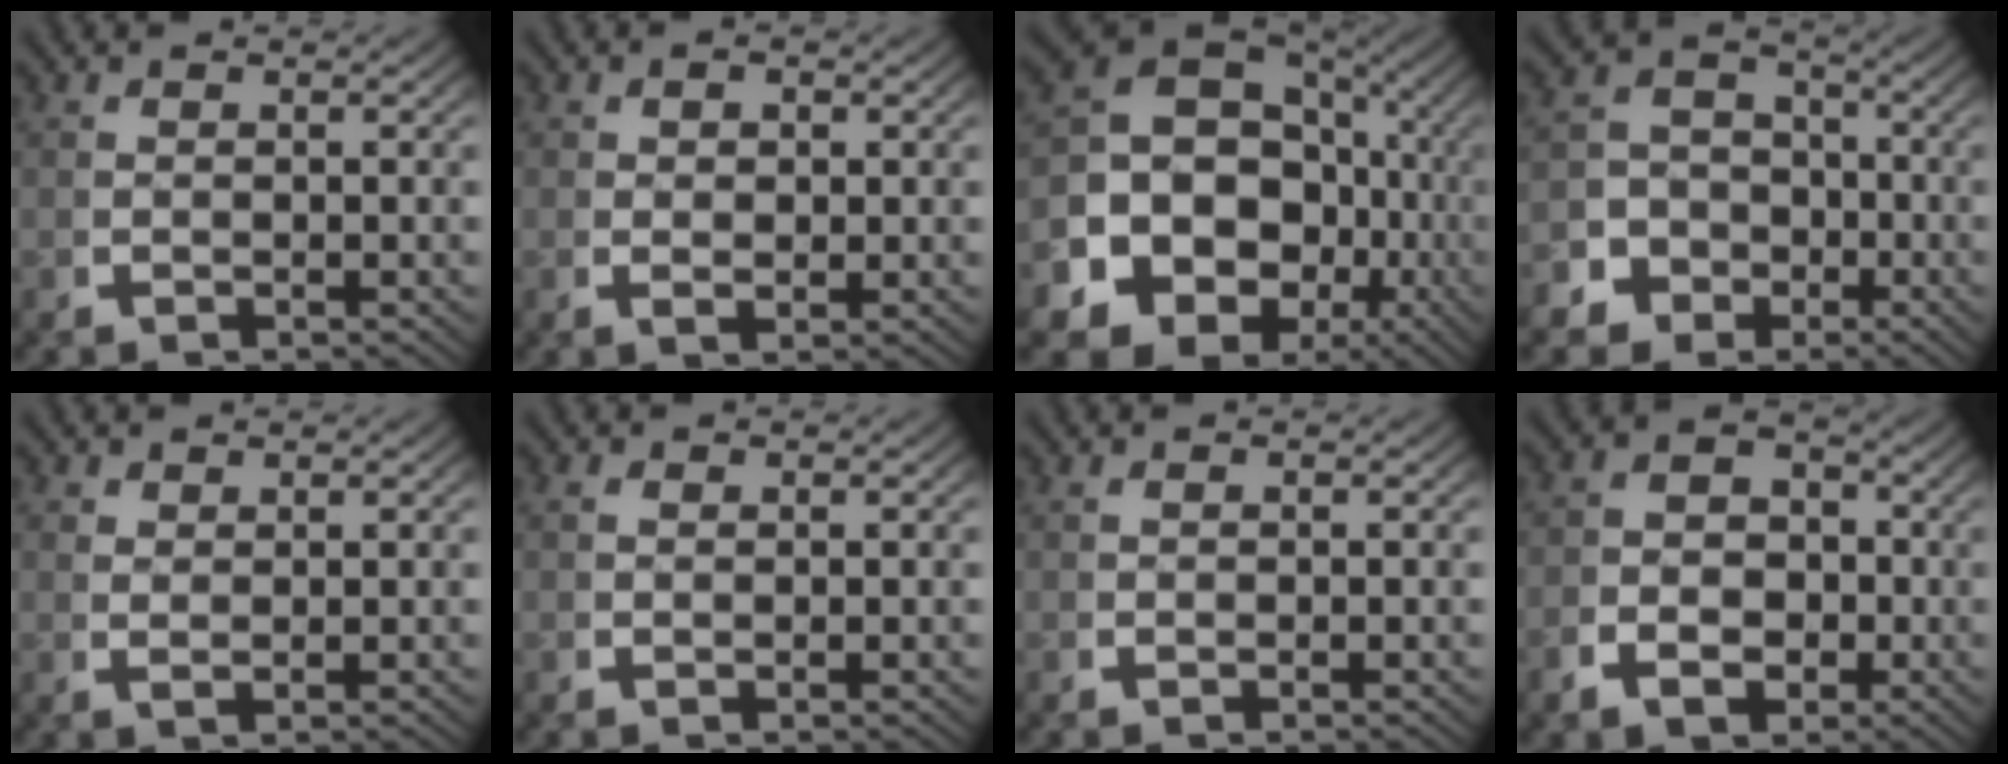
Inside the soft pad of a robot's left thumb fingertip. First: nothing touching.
{"total": 1.7, "force": [0.3, 0.9, 1.4], "torque": [-0.031, -0.010, 0.010]}
{"total": 16.4, "force": [-3.0, 13.0, 9.6], "torque": [-0.202, -0.063, -0.038]}
{"total": 9.3, "force": [-2.7, 8.3, 3.1], "torque": [-0.049, -0.024, -0.055]}
{"total": 1.2, "force": [1.1, -0.1, 0.5], "torque": [-0.013, -0.005, 0.028]}
{"total": 0.6, "force": [0.5, 0.1, 0.4], "torque": [-0.013, -0.003, 0.012]}
{"total": 0.0}
{"total": 5.6, "force": [-0.7, 4.5, 3.3], "torque": [-0.054, -0.014, -0.010]}